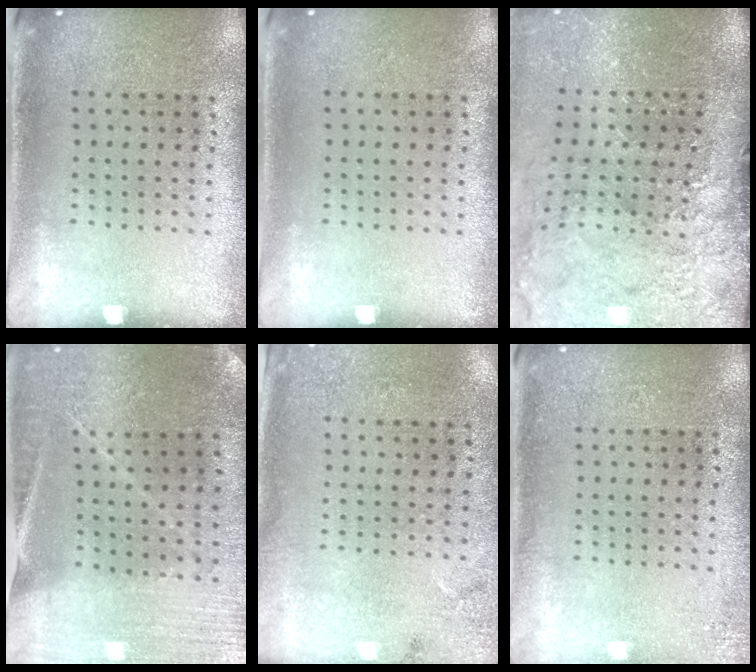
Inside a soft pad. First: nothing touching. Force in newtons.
{"total": 0.0}
{"total": 4.5, "press": 3.5, "slide": 2.8}
{"total": 1.4, "press": 1.4, "slide": 0.2}
{"total": 2.7, "press": 2.1, "slide": 1.7}
{"total": 1.6, "press": 1.6, "slide": 0.3}